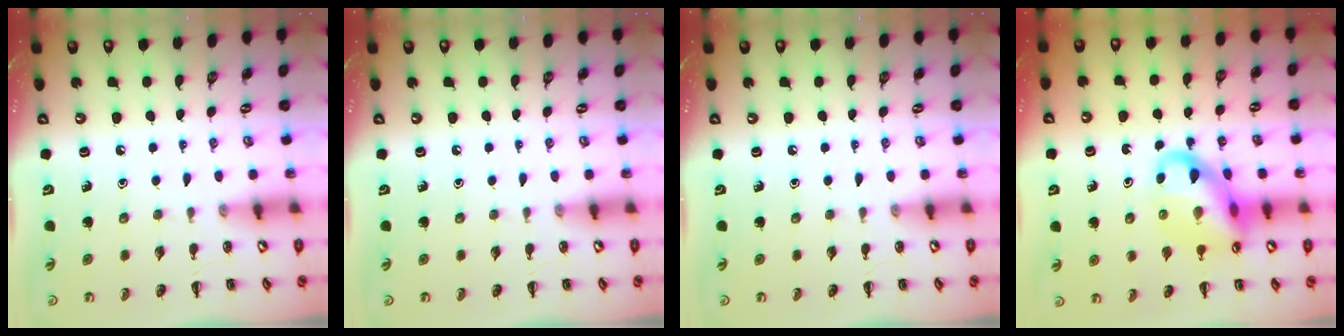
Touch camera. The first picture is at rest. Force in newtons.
{"total": 0.0}
{"total": 0.0}
{"total": 14.7, "press": 14.4, "slide": 2.9}